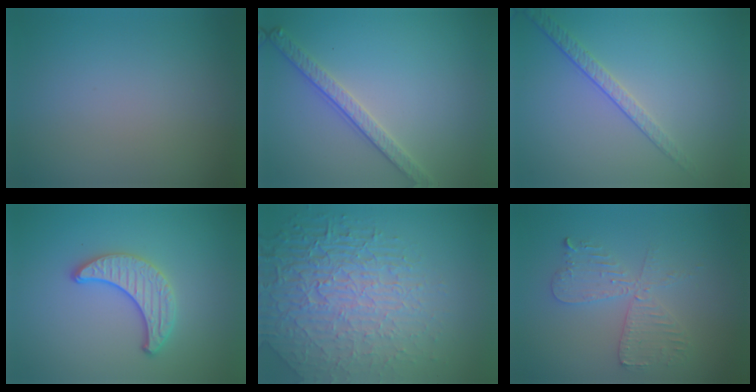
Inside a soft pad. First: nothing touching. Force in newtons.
{"total": 2.8, "press": 2.7, "slide": 0.8}
{"total": 2.1, "press": 1.6, "slide": 1.4}
{"total": 3.3, "press": 3.1, "slide": 1.3}
{"total": 8.7, "press": 6.0, "slide": 6.3}
{"total": 4.2, "press": 3.6, "slide": 2.2}